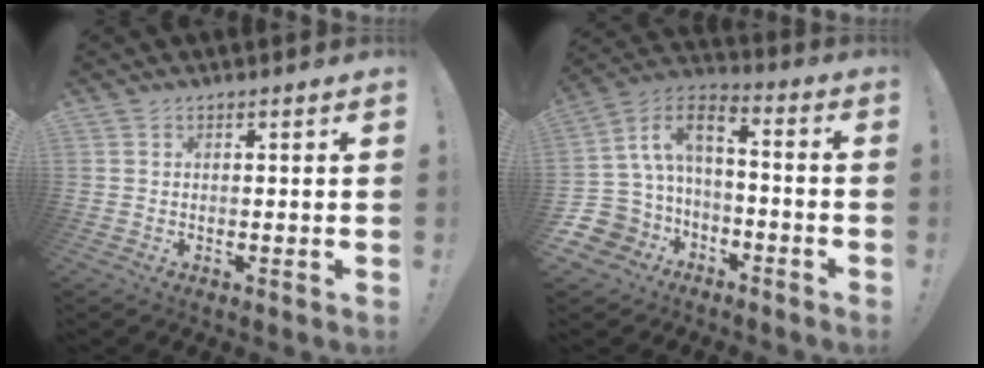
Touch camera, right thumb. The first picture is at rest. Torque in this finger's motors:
{"motor_torque": [0.86, 0.01, 0.75, -0.77, 0.26]}